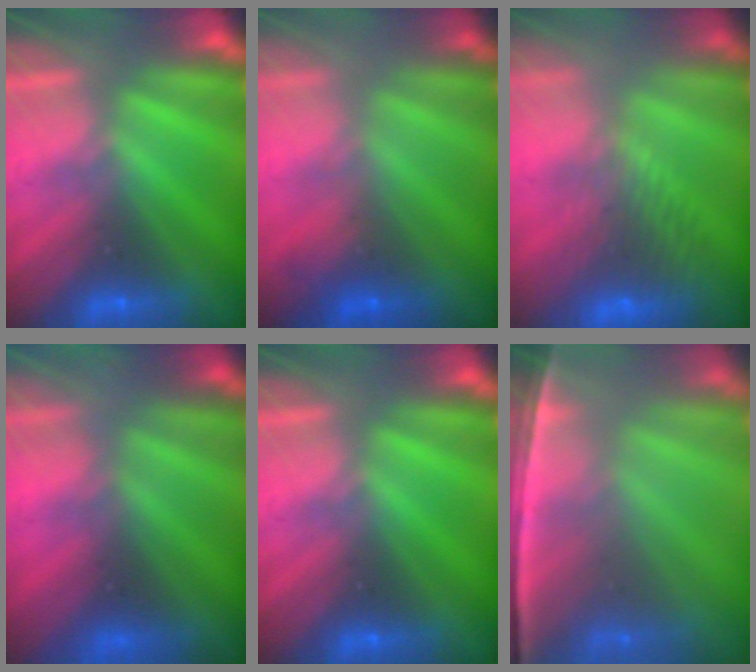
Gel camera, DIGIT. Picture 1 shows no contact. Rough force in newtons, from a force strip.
{"total": 3.0}
{"total": 5.9}
{"total": 6.6}
{"total": 0.0}
{"total": 7.2}